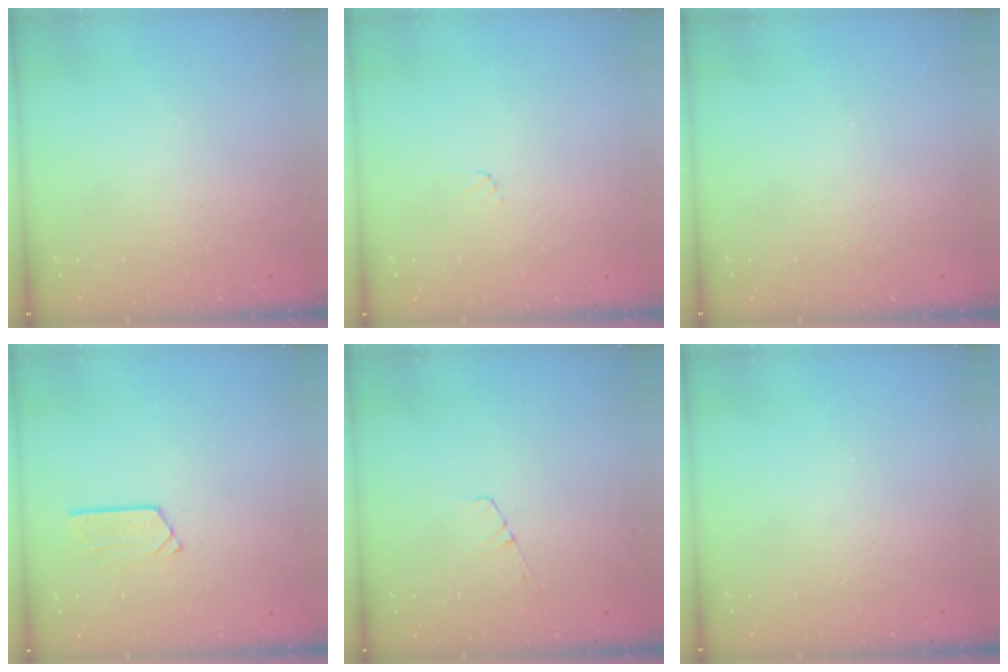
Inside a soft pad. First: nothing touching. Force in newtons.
{"total": 3.2, "press": 3.1, "slide": 0.3}
{"total": 0.0}
{"total": 4.9, "press": 4.9, "slide": 0.5}
{"total": 3.6, "press": 3.6, "slide": 0.3}
{"total": 0.0}